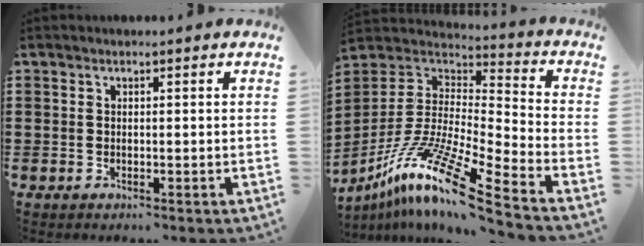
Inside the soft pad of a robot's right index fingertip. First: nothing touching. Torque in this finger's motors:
{"motor_torque": [1.03, 1.11, -0.04, 0.01]}